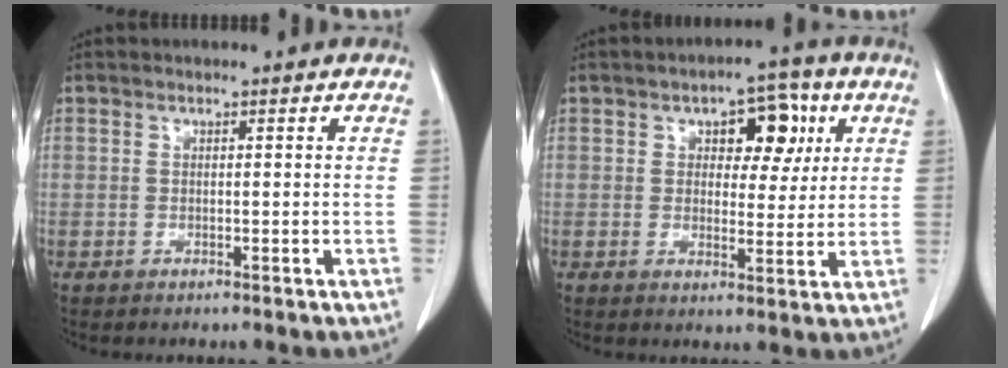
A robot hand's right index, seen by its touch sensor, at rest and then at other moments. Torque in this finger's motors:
{"motor_torque": [0.19, 0.17, 0.16, 0.04]}